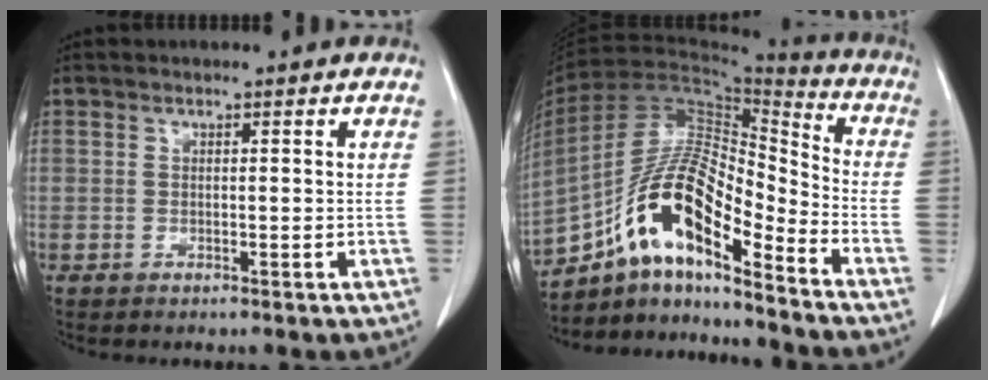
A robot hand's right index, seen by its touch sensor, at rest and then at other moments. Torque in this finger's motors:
{"motor_torque": [1.34, -0.80, 0.88, 0.21]}